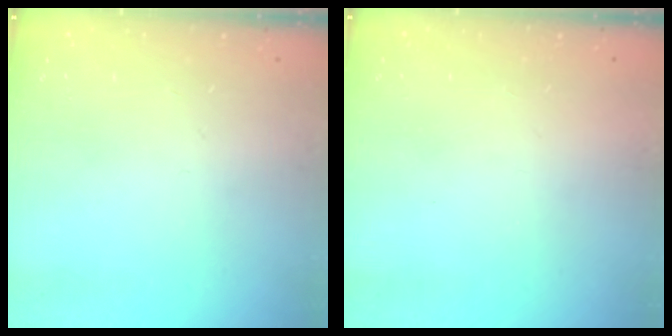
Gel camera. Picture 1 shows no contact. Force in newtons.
{"total": 1.5, "press": 1.5, "slide": 0.1}